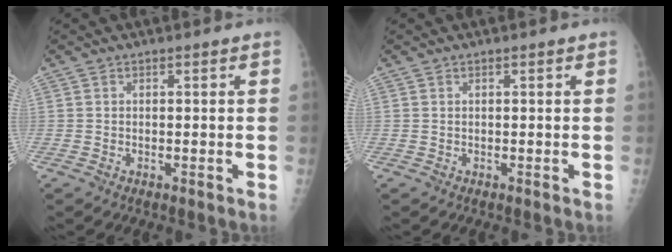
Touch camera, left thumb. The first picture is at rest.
{"total": 0.0}